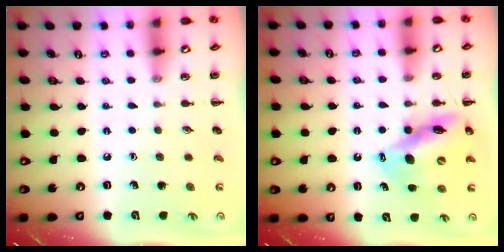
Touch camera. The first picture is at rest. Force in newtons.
{"total": 12.1, "press": 11.5, "slide": 3.5}